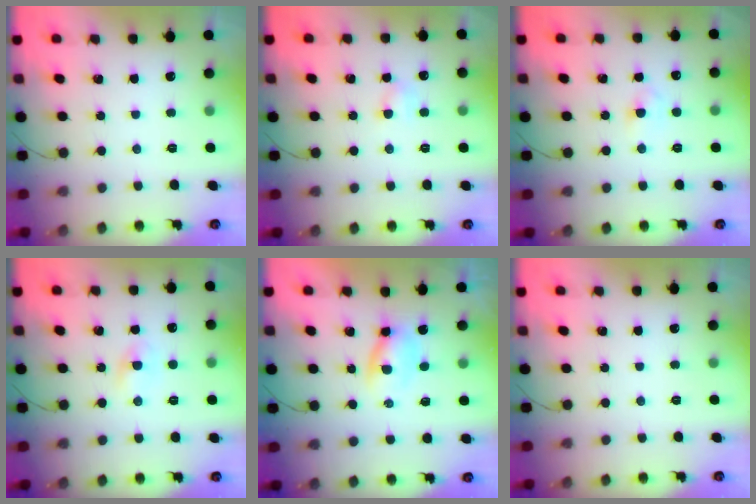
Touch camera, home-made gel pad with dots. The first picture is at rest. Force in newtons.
{"total": 3.9, "press": 3.8, "slide": 0.8}
{"total": 2.4, "press": 2.1, "slide": 1.0}
{"total": 1.8, "press": 1.5, "slide": 0.9}
{"total": 2.2, "press": 2.0, "slide": 1.1}
{"total": 0.0}